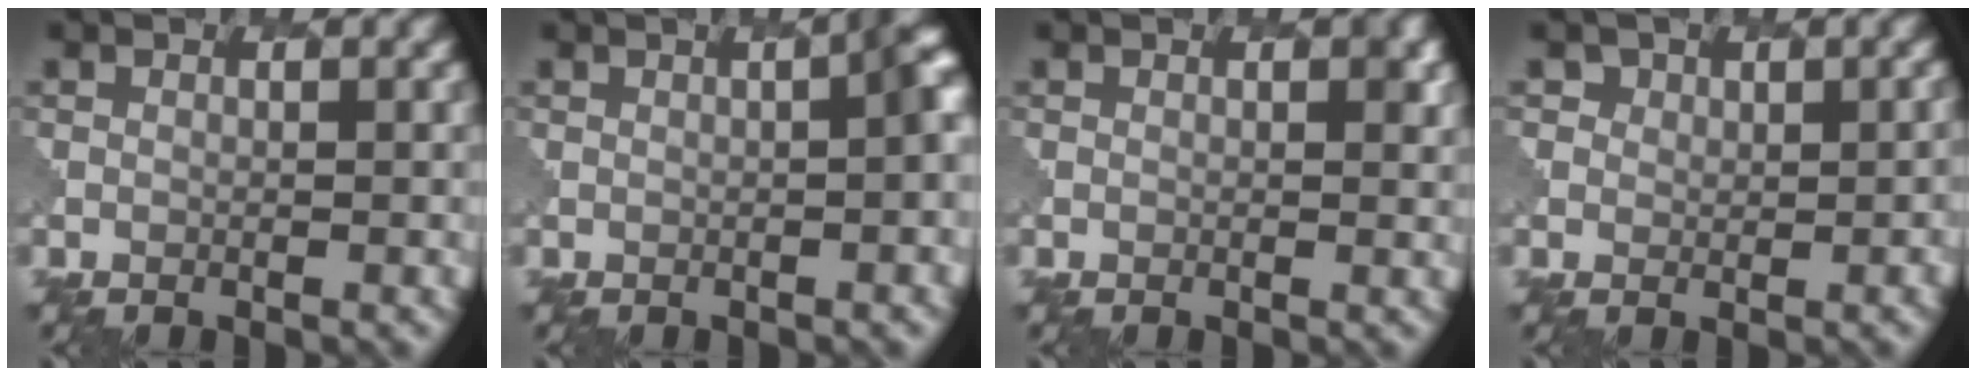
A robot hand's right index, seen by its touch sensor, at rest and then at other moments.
{"total": 3.7, "force": [0.1, 0.8, 3.6], "torque": [-0.036, 0.014, 0.000]}
{"total": 1.3, "force": [0.4, 0.6, 1.1], "torque": [-0.012, -0.001, 0.000]}
{"total": 2.6, "force": [1.2, 2.2, 0.6], "torque": [0.003, 0.003, 0.006]}